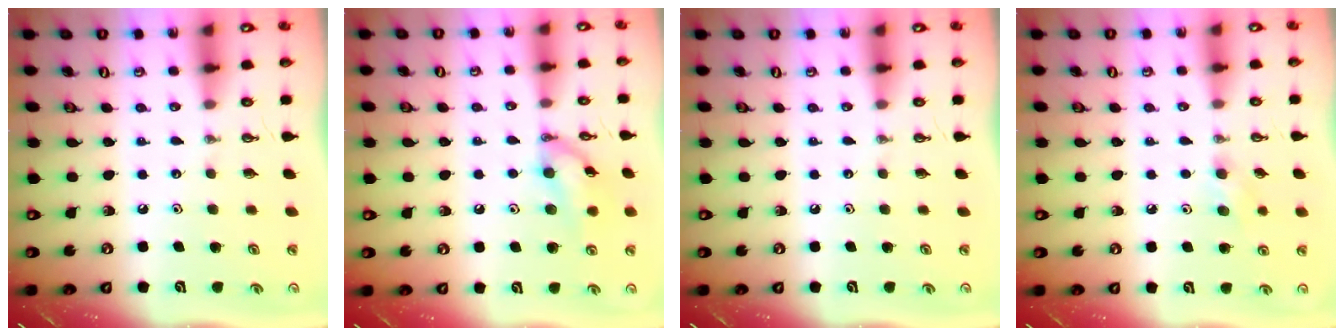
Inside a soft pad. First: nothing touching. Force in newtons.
{"total": 11.5, "press": 11.4, "slide": 0.9}
{"total": 0.0}
{"total": 7.9, "press": 7.0, "slide": 3.6}